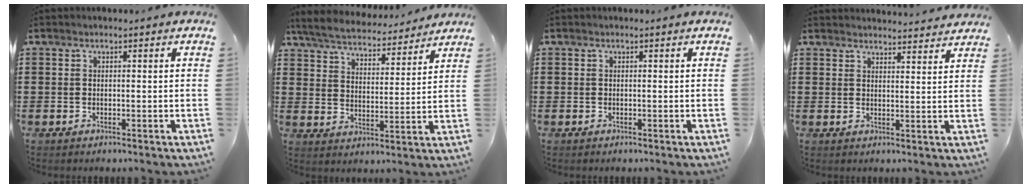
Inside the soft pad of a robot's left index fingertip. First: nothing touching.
{"total": 5.4, "force": [5.3, 0.5, 1.1], "torque": [-0.049, -0.034, 0.089]}
{"total": 0.0}
{"total": 2.9, "force": [2.9, -0.1, 0.0], "torque": [-0.001, -0.018, 0.053]}